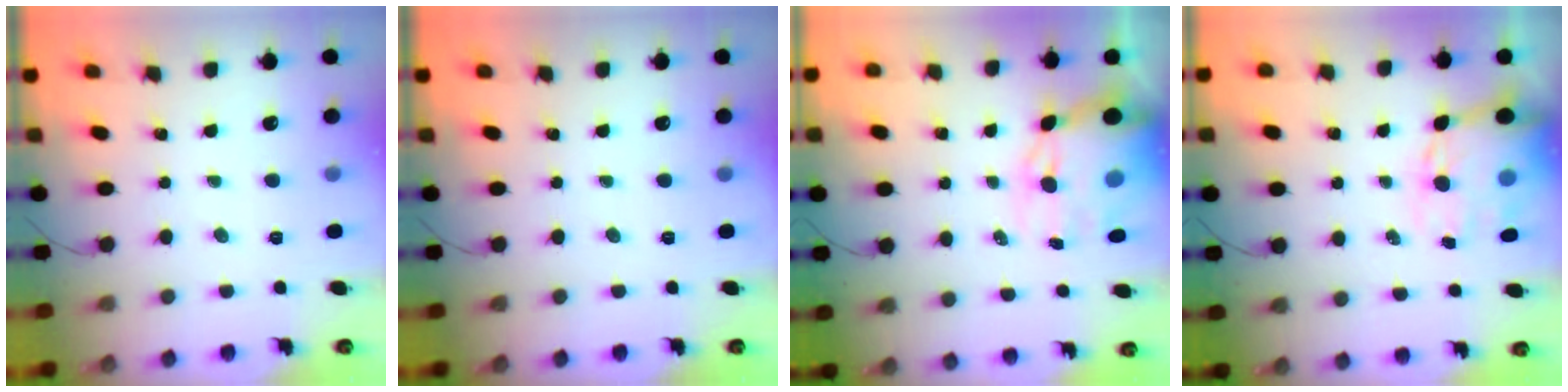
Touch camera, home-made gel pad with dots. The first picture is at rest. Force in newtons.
{"total": 0.0}
{"total": 12.9, "press": 12.6, "slide": 2.9}
{"total": 13.6, "press": 13.2, "slide": 3.4}